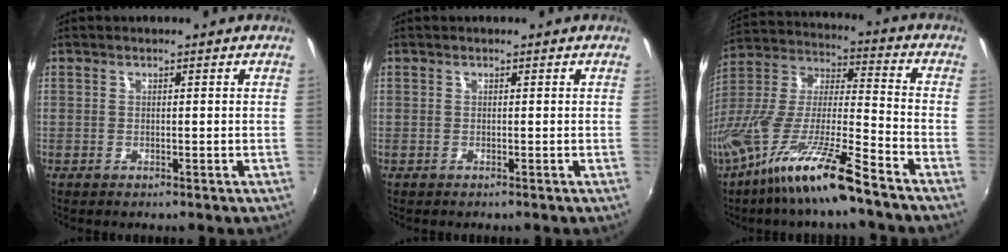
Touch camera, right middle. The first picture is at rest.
{"total": 0.0}
{"total": 18.3, "force": [-12.2, 1.5, 13.6], "torque": [-0.261, -0.032, -0.231]}